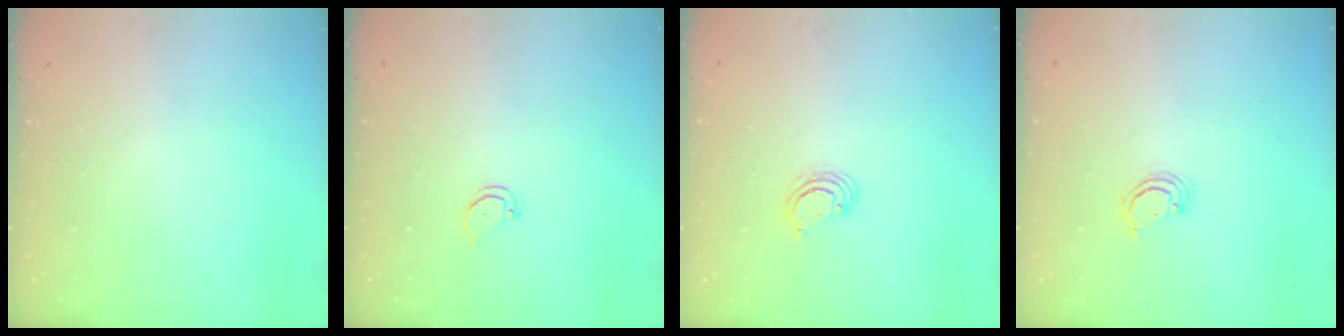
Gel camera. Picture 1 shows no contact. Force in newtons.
{"total": 2.5, "press": 2.5, "slide": 0.3}
{"total": 2.5, "press": 2.5, "slide": 0.2}
{"total": 2.3, "press": 2.3, "slide": 0.3}